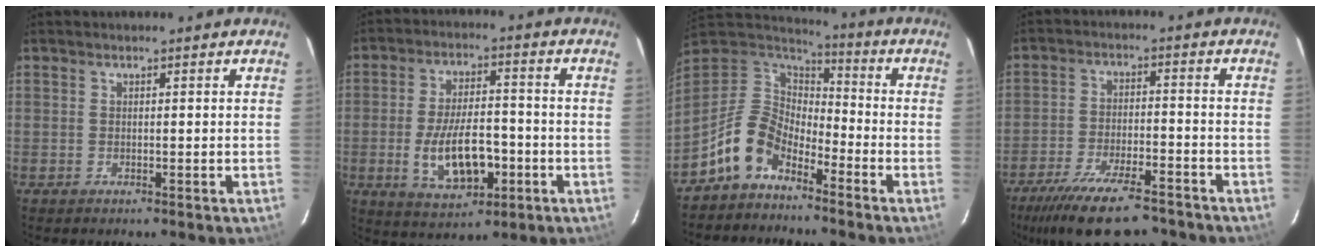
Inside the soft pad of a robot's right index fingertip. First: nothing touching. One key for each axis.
{"total": 12.2, "fx": -3.5, "fy": 5.7, "fz": 10.2, "tx": -0.197, "ty": -0.005, "tz": -0.045}
{"total": 11.2, "fx": -7.3, "fy": 6.6, "fz": 5.4, "tx": -0.122, "ty": 0.025, "tz": -0.145}
{"total": 15.8, "fx": -12.6, "fy": 4.3, "fz": 8.5, "tx": -0.180, "ty": -0.025, "tz": -0.203}